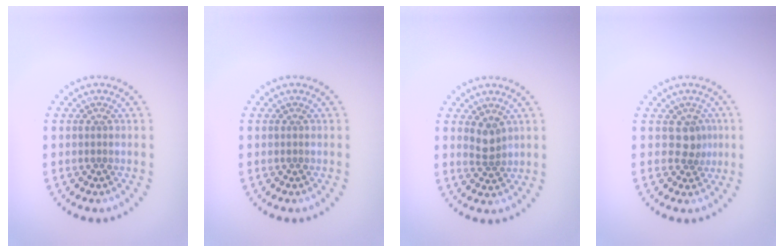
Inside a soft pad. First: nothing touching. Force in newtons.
{"total": 0.0}
{"total": 1.9, "press": 1.6, "slide": 1.0}
{"total": 2.0, "press": 1.5, "slide": 1.3}